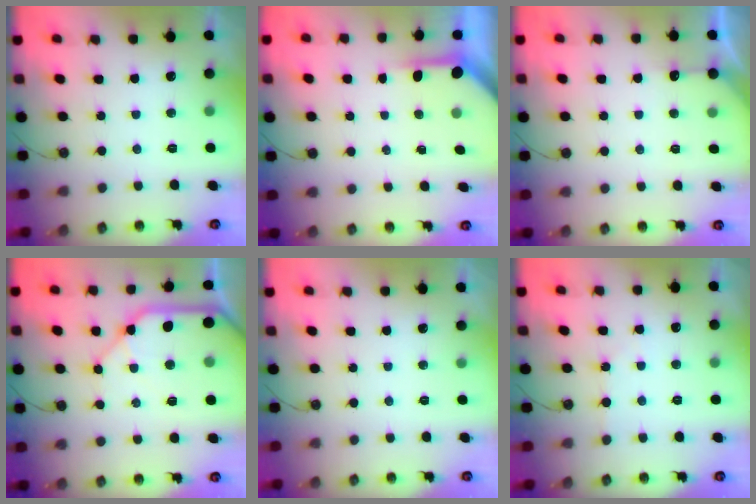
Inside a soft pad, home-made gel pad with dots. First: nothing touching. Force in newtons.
{"total": 4.0, "press": 3.9, "slide": 0.4}
{"total": 4.4, "press": 4.3, "slide": 0.6}
{"total": 15.2, "press": 15.0, "slide": 2.4}
{"total": 0.0}
{"total": 2.9, "press": 2.8, "slide": 0.5}